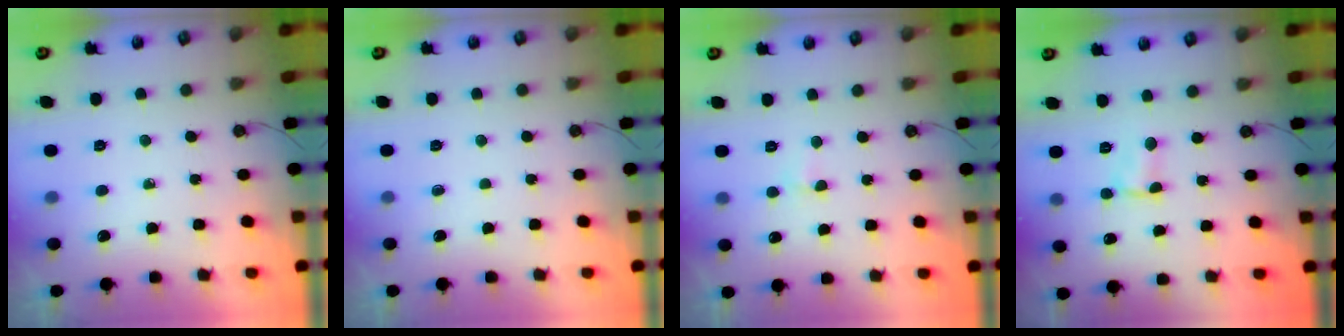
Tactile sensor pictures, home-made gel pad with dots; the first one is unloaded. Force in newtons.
{"total": 0.0}
{"total": 3.0, "press": 2.9, "slide": 0.5}
{"total": 1.7, "press": 1.7, "slide": 0.3}